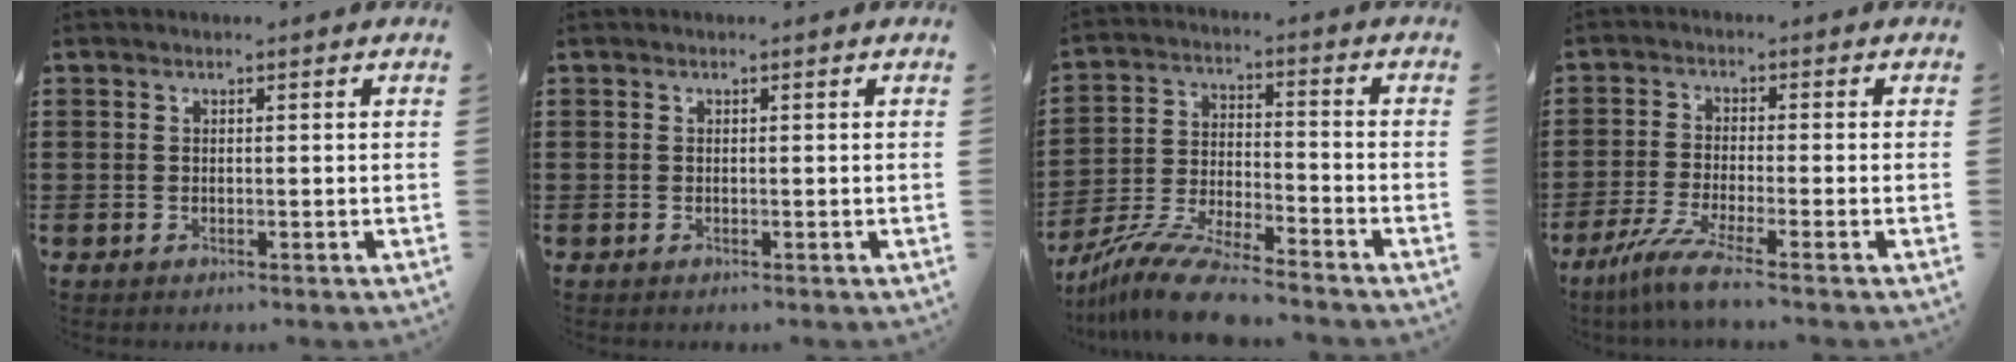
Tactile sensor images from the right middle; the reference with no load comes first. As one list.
[{"total": 0.0}, {"total": 9.8, "force": [-8.9, 0.5, 4.0], "torque": [-0.090, 0.003, -0.178]}, {"total": 5.4, "force": [-3.9, 0.0, 3.7], "torque": [-0.096, -0.026, -0.080]}]